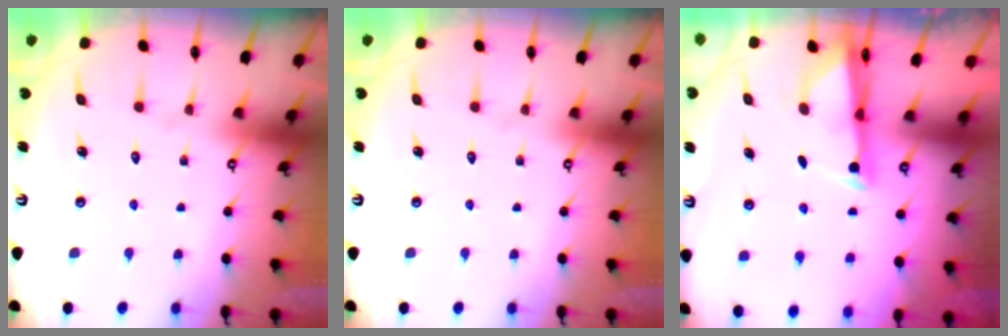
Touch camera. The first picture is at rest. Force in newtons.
{"total": 0.0}
{"total": 2.7, "press": 2.6, "slide": 0.7}